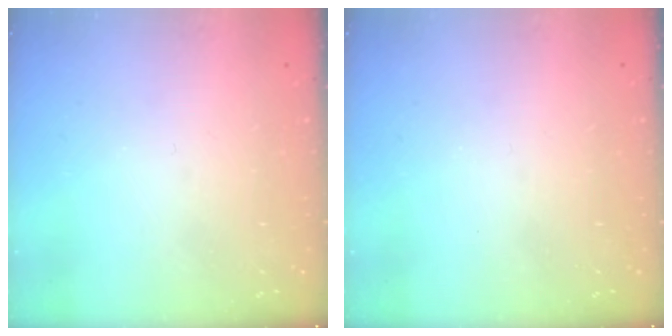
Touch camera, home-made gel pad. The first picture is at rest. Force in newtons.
{"total": 0.0}